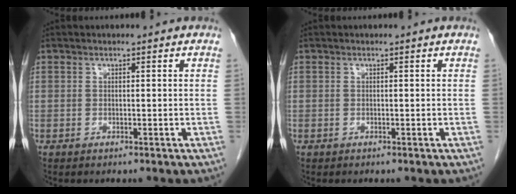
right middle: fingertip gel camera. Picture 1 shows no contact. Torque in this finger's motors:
{"motor_torque": [-0.09, 0.08, -0.01, 0.01]}